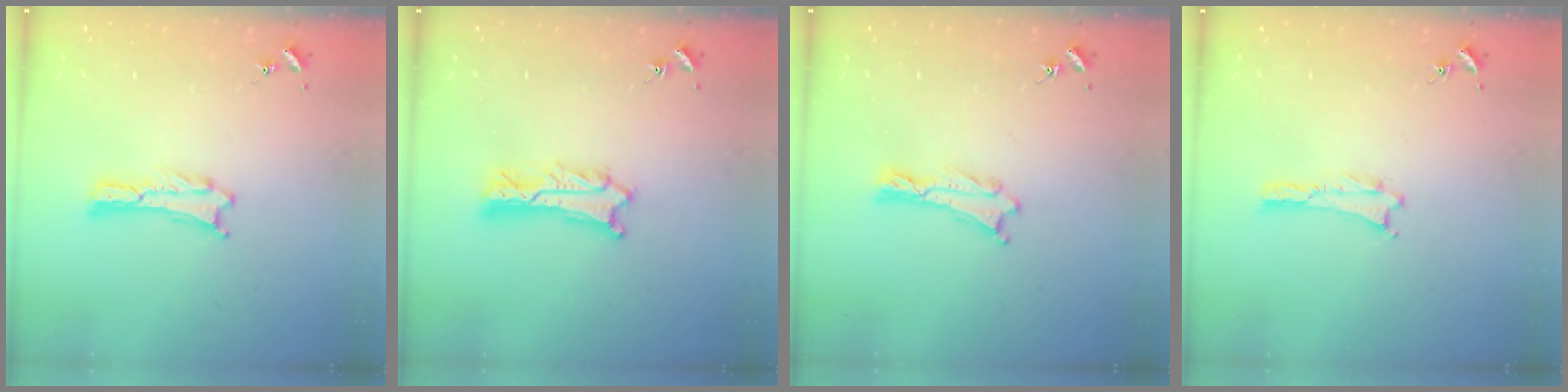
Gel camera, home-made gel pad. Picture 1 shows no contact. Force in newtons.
{"total": 2.2, "press": 2.2, "slide": 0.2}
{"total": 0.0}
{"total": 0.0}